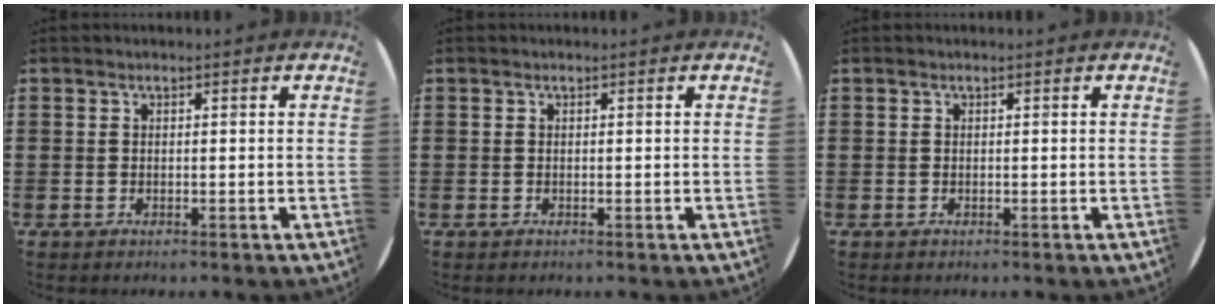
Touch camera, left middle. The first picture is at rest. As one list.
[{"total": 0.0}, {"total": 0.0}]